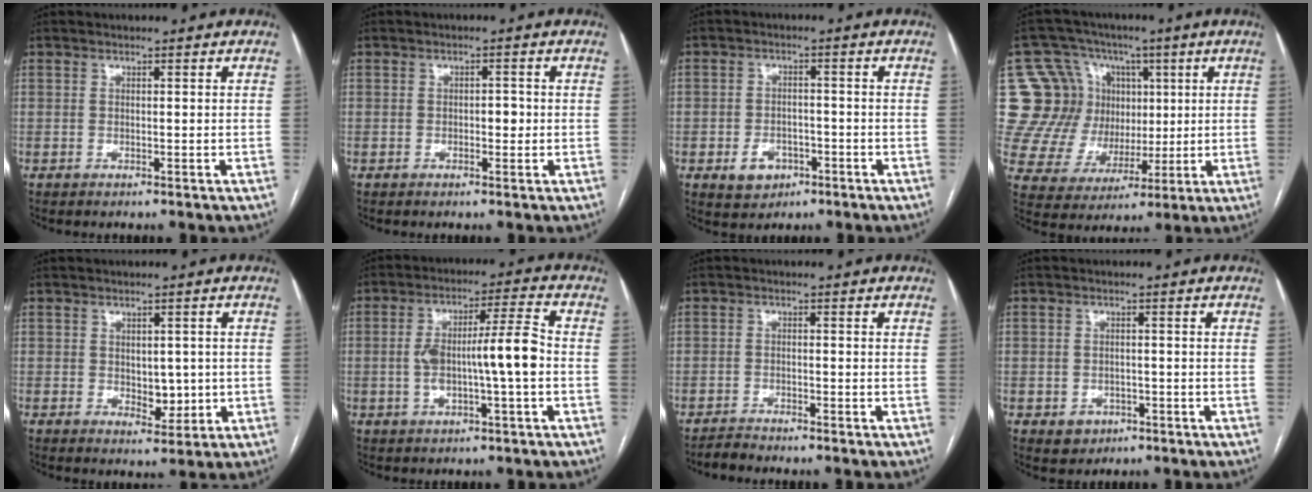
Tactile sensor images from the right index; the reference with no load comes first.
{"total": 2.0, "force": [-0.2, 1.2, 1.6], "torque": [-0.021, 0.004, -0.001]}
{"total": 4.8, "force": [-2.1, 3.7, 2.1], "torque": [-0.032, 0.005, -0.025]}
{"total": 20.3, "force": [5.0, 17.5, 8.9], "torque": [-0.194, 0.073, 0.114]}
{"total": 4.2, "force": [-0.1, 2.6, 3.3], "torque": [-0.042, 0.000, 0.010]}
{"total": 9.9, "force": [-1.0, 1.0, 9.8], "torque": [-0.174, 0.021, -0.019]}
{"total": 1.9, "force": [-1.9, -0.3, 0.2], "torque": [-0.007, -0.007, -0.037]}
{"total": 3.5, "force": [-1.4, 3.1, 0.8], "torque": [-0.004, 0.007, -0.012]}